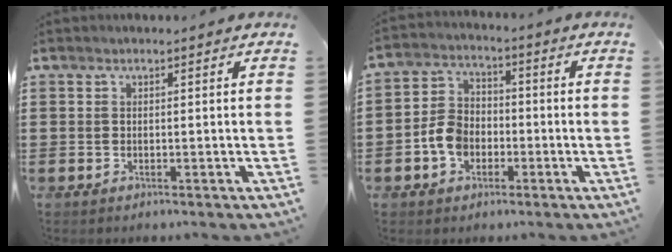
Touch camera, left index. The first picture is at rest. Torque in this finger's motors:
{"motor_torque": [1.23, 0.31, 0.62, 0.13]}